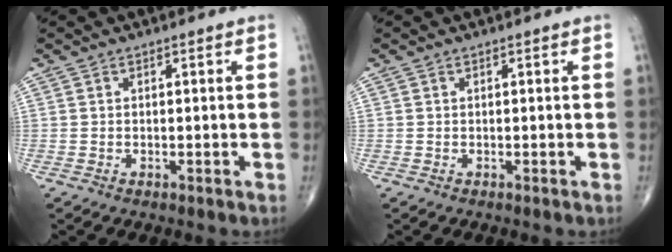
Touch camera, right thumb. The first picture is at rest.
{"total": 0.0}